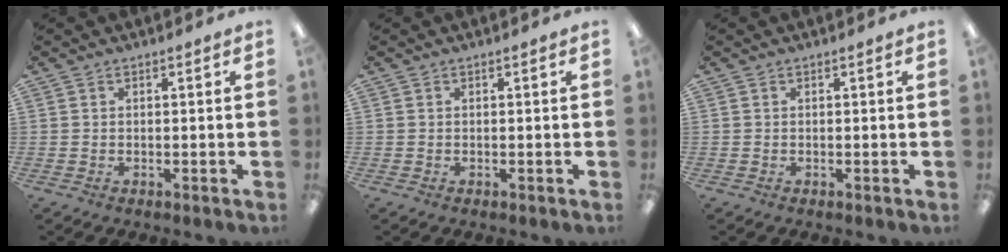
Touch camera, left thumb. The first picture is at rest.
{"total": 0.0}
{"total": 0.0}